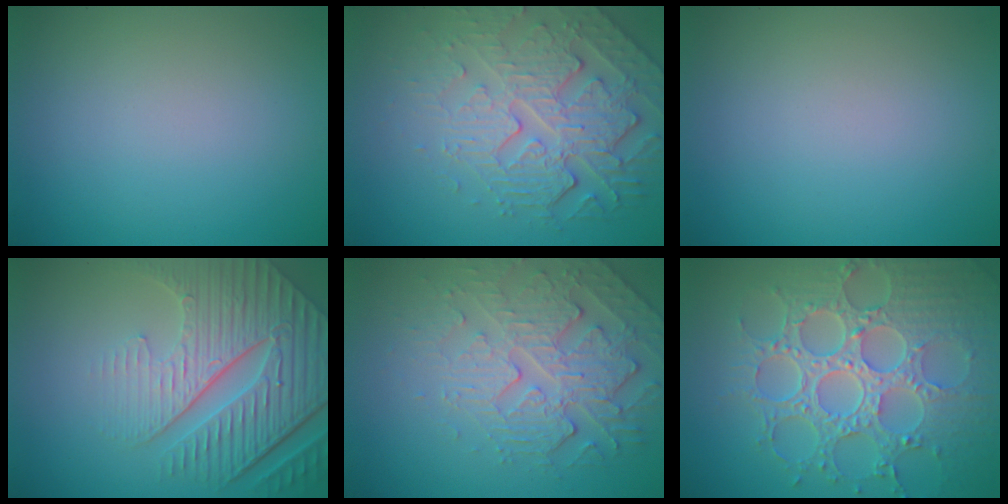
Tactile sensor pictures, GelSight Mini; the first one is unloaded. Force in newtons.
{"total": 5.0, "press": 4.5, "slide": 2.1}
{"total": 0.0}
{"total": 8.6, "press": 6.1, "slide": 6.1}
{"total": 4.5, "press": 4.1, "slide": 1.8}
{"total": 8.9, "press": 6.5, "slide": 6.1}